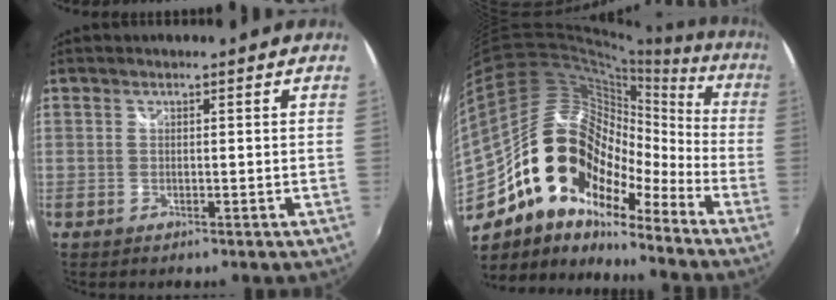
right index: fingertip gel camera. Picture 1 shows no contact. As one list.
[{"total": 21.1, "force": [-13.0, 12.8, 10.5], "torque": [-0.201, 0.028, -0.239]}]